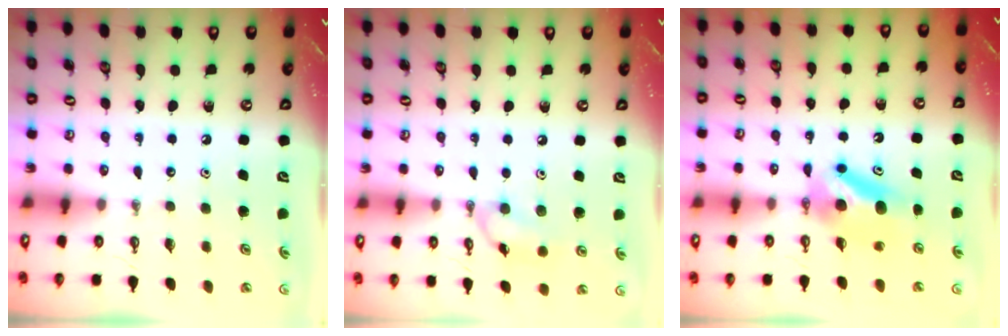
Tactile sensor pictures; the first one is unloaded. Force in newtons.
{"total": 8.4, "press": 8.4, "slide": 0.4}
{"total": 7.9, "press": 5.4, "slide": 5.7}